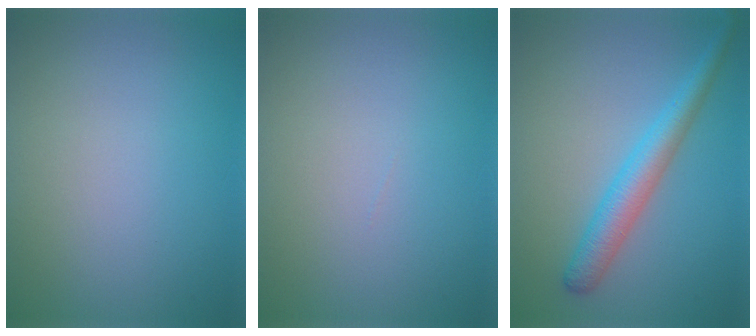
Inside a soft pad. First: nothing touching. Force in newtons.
{"total": 0.0}
{"total": 3.8, "press": 3.8, "slide": 0.3}